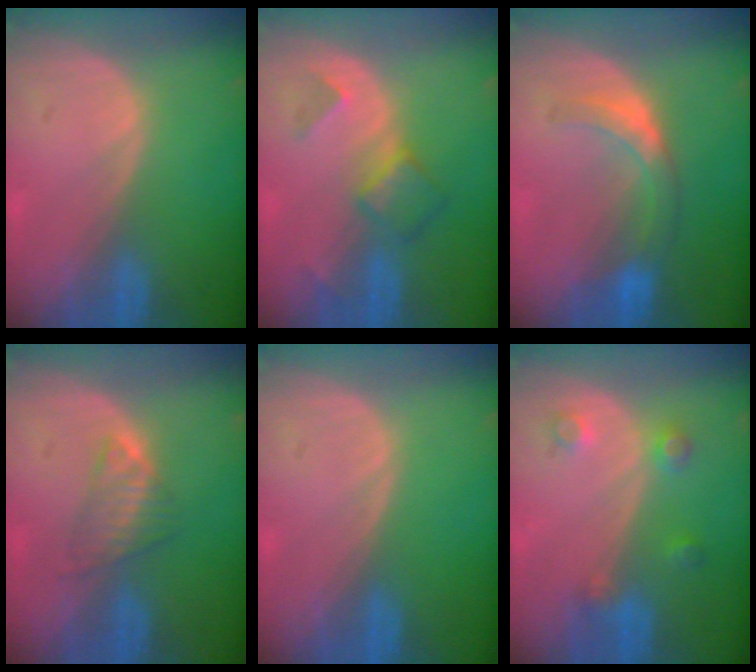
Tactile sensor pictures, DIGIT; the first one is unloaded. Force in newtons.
{"total": 4.8, "press": 4.6, "slide": 1.4}
{"total": 5.8, "press": 5.3, "slide": 2.4}
{"total": 3.7, "press": 3.6, "slide": 0.7}
{"total": 0.0}
{"total": 3.6, "press": 3.3, "slide": 1.5}